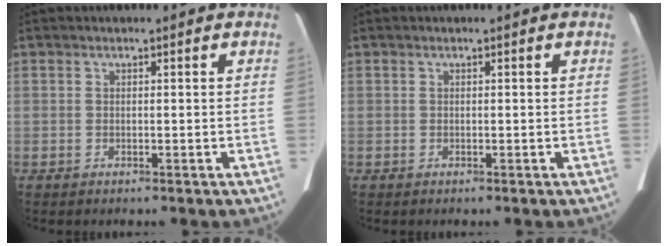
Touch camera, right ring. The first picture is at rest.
{"total": 0.0}